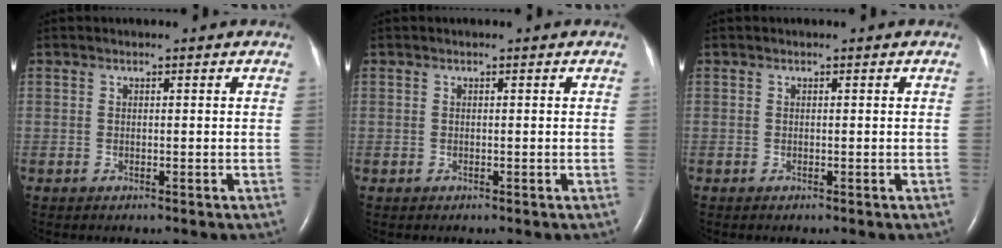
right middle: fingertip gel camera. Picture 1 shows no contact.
{"total": 0.0}
{"total": 0.0}